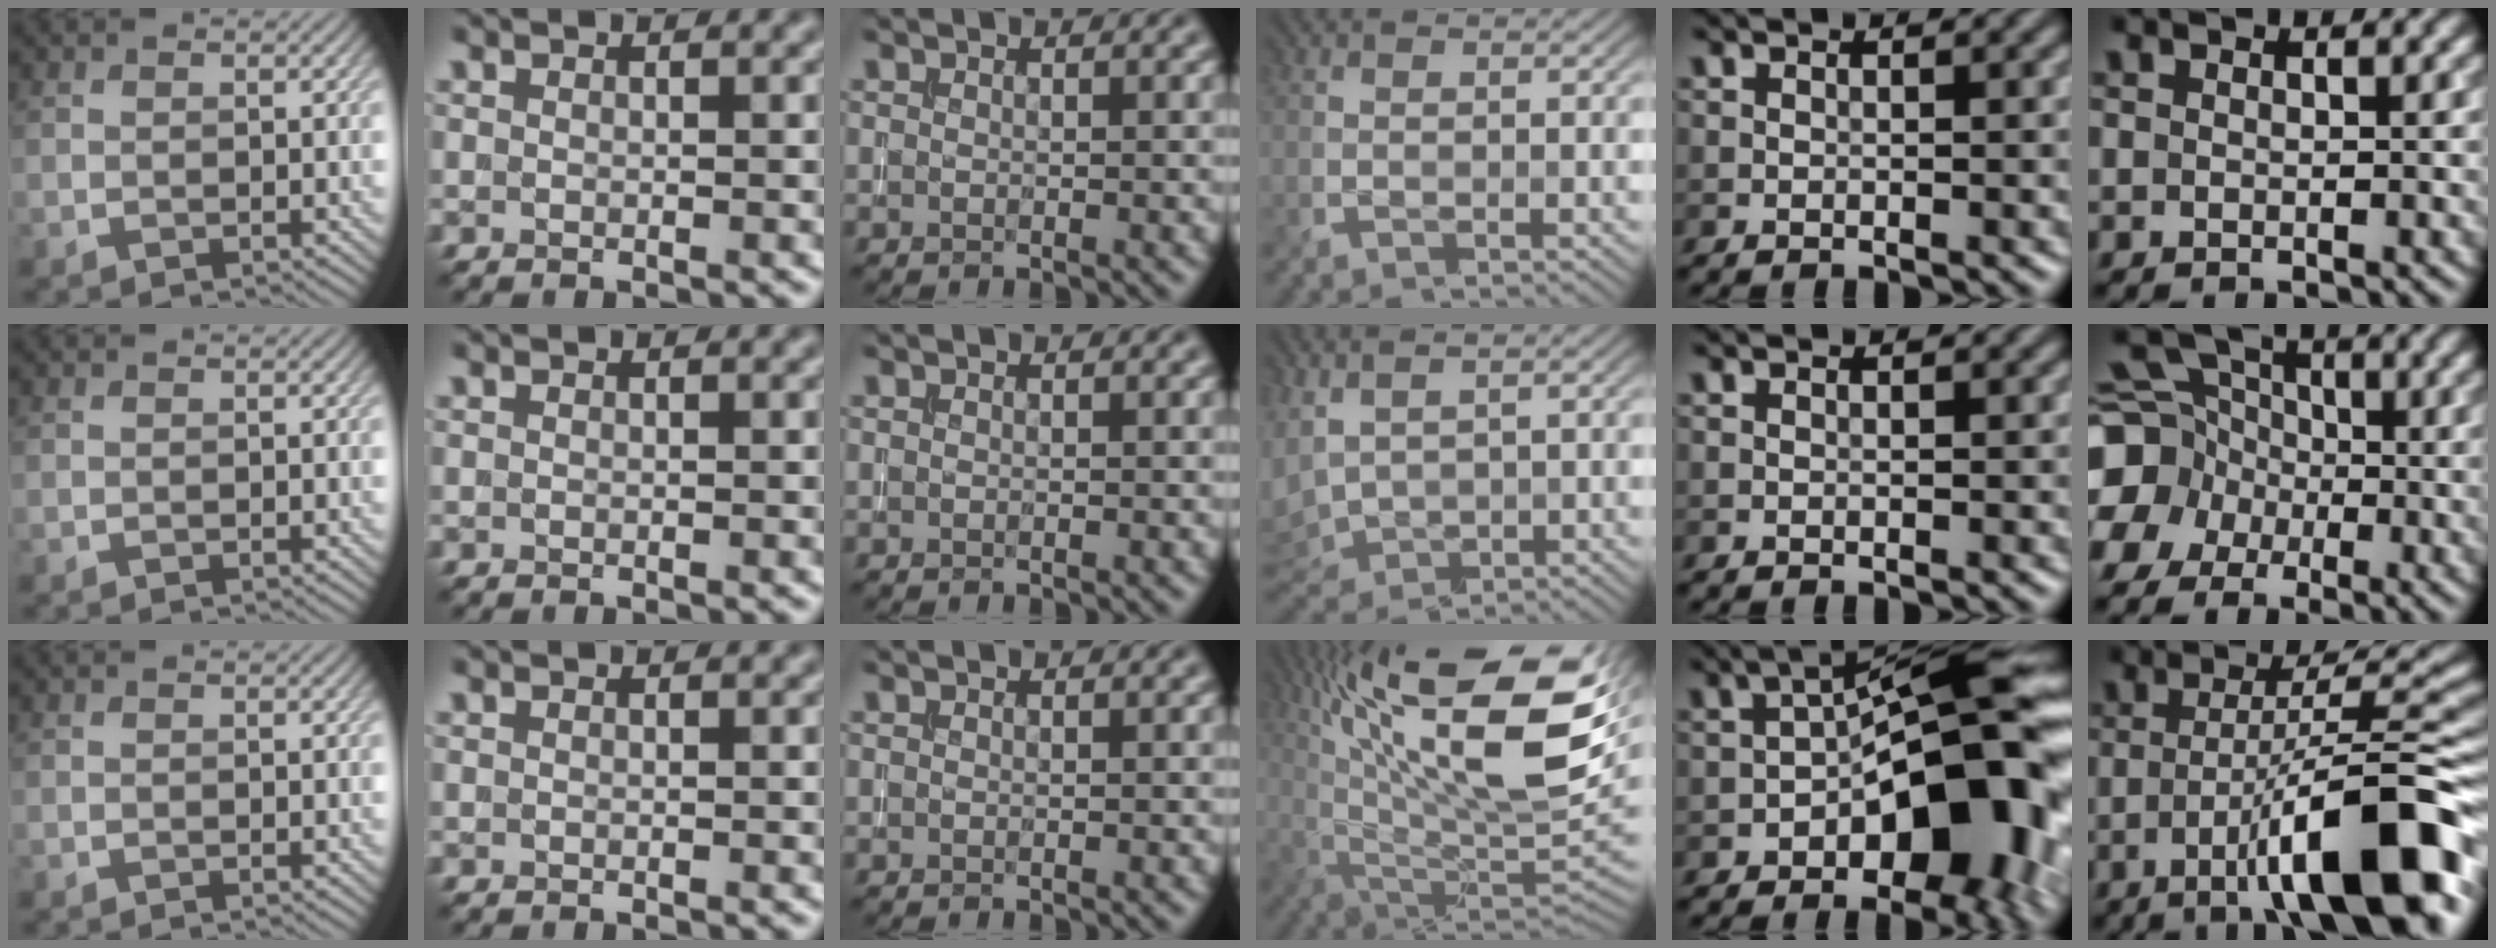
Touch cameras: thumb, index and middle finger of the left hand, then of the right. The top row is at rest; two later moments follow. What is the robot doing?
{"motion": "assemble", "object": "toy tower of hanoi"}